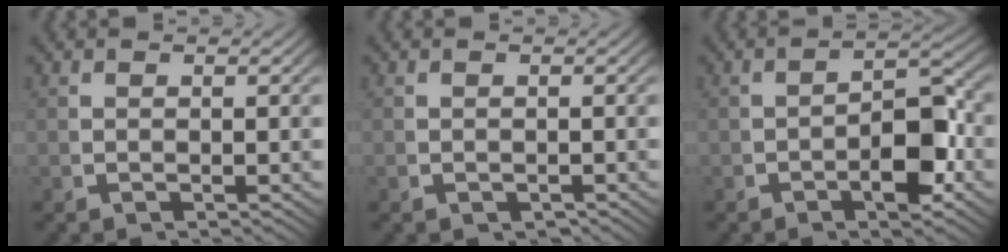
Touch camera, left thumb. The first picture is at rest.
{"total": 0.9, "force": [-0.7, 0.5, 0.3], "torque": [-0.006, -0.008, -0.007]}
{"total": 5.4, "force": [-1.0, 2.4, 4.7], "torque": [-0.067, -0.005, -0.015]}